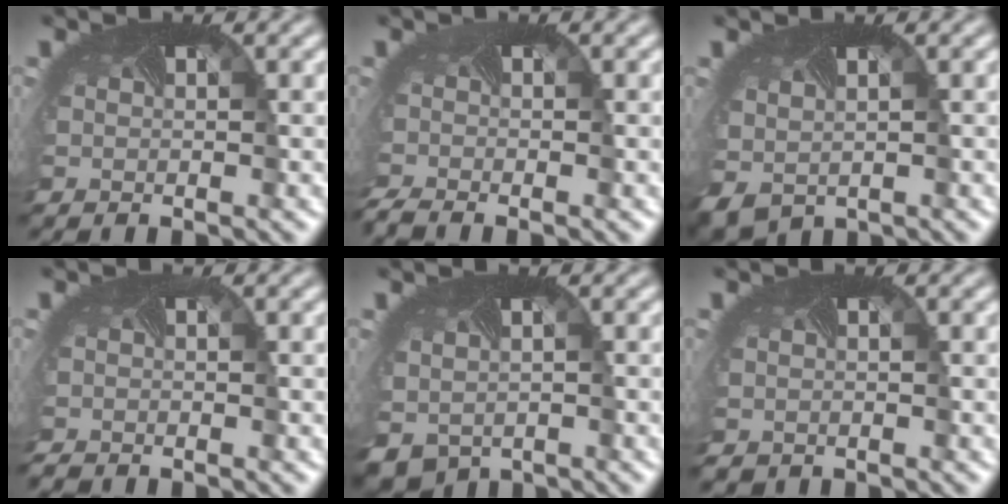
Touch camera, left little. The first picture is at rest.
{"total": 2.3, "force": [-2.1, 0.0, 0.8], "torque": [-0.023, -0.016, -0.045]}
{"total": 3.0, "force": [-0.8, 2.2, 1.8], "torque": [-0.057, -0.019, -0.003]}
{"total": 1.1, "force": [-1.1, -0.1, -0.2], "torque": [-0.006, -0.010, -0.022]}
{"total": 4.4, "force": [-2.0, 3.2, 2.3], "torque": [-0.057, -0.028, -0.021]}
{"total": 0.8, "force": [-0.3, 0.8, 0.2], "torque": [-0.001, -0.005, -0.002]}